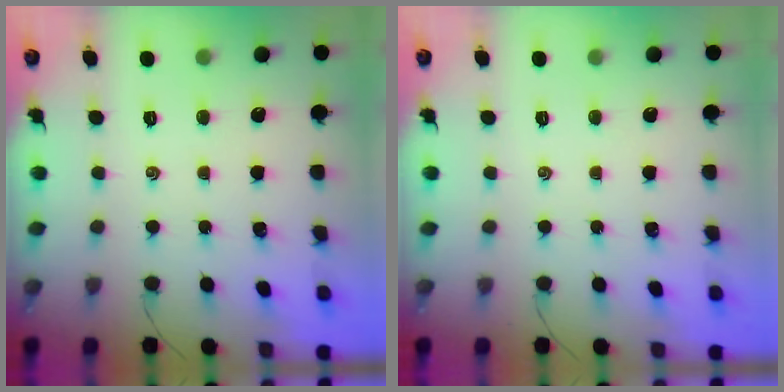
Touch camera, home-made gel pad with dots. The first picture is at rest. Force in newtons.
{"total": 0.0}